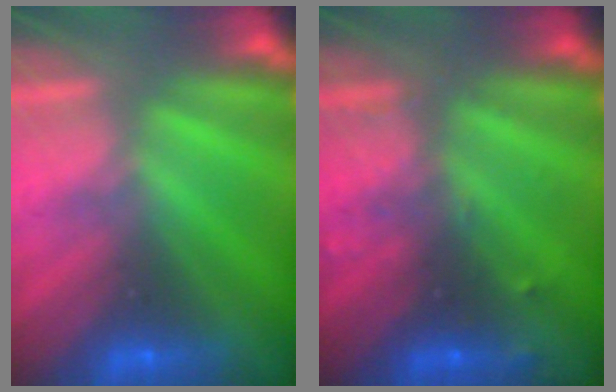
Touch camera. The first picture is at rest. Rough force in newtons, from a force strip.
{"total": 2.9}